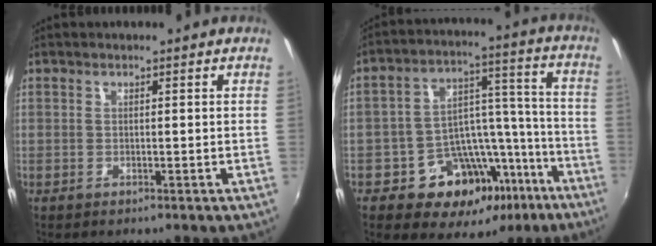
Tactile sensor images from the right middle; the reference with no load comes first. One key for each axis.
{"total": 17.8, "fx": -10.7, "fy": 12.3, "fz": 7.2, "tx": -0.129, "ty": 0.063, "tz": -0.134}